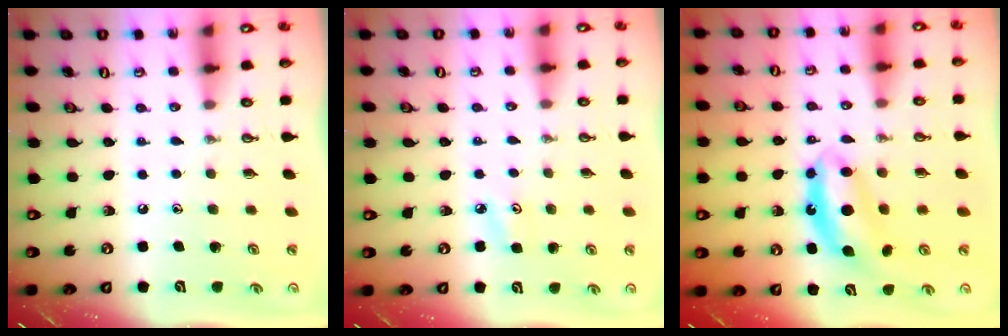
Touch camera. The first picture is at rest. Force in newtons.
{"total": 4.1, "press": 4.1, "slide": 0.3}
{"total": 9.2, "press": 9.1, "slide": 0.6}